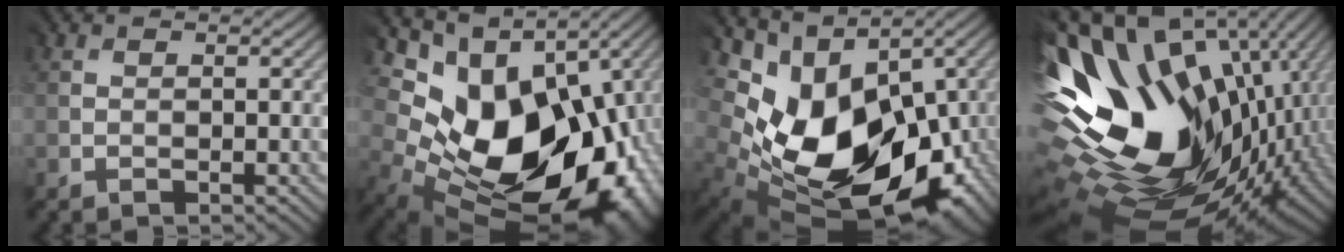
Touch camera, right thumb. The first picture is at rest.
{"total": 17.5, "force": [-0.6, 12.6, 12.1], "torque": [-0.170, -0.039, 0.032]}
{"total": 14.9, "force": [-0.2, 10.6, 10.4], "torque": [-0.165, -0.032, 0.032]}
{"total": 18.8, "force": [-0.5, 12.9, 13.6], "torque": [-0.278, -0.068, 0.031]}